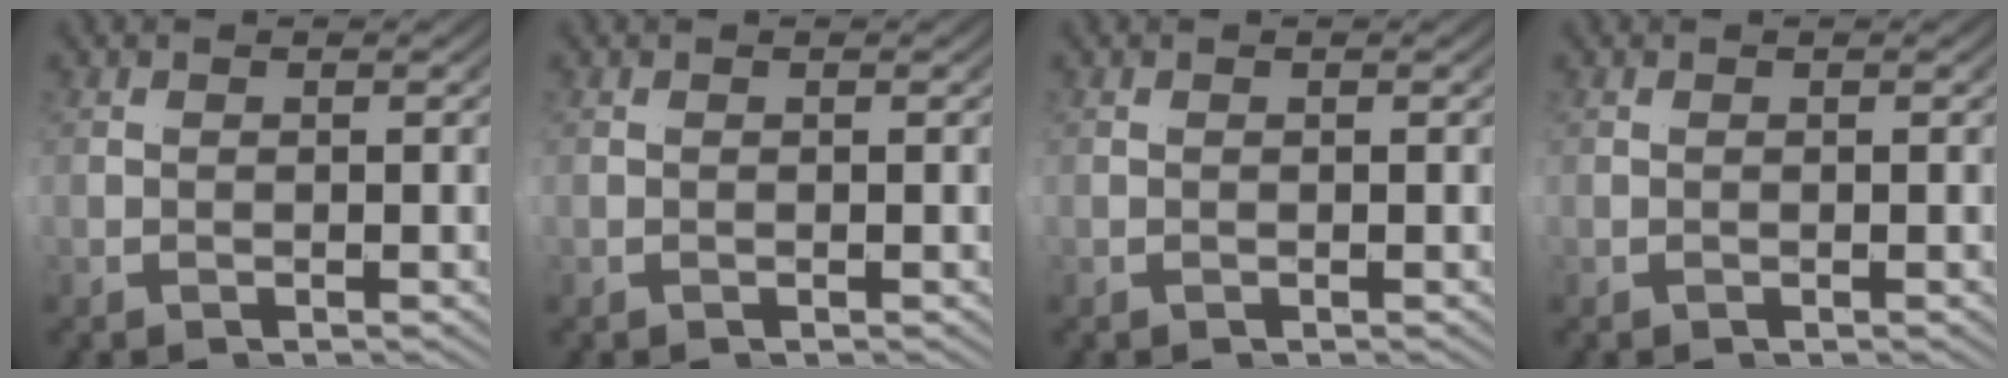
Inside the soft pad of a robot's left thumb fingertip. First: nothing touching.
{"total": 0.0}
{"total": 0.0}
{"total": 0.0}